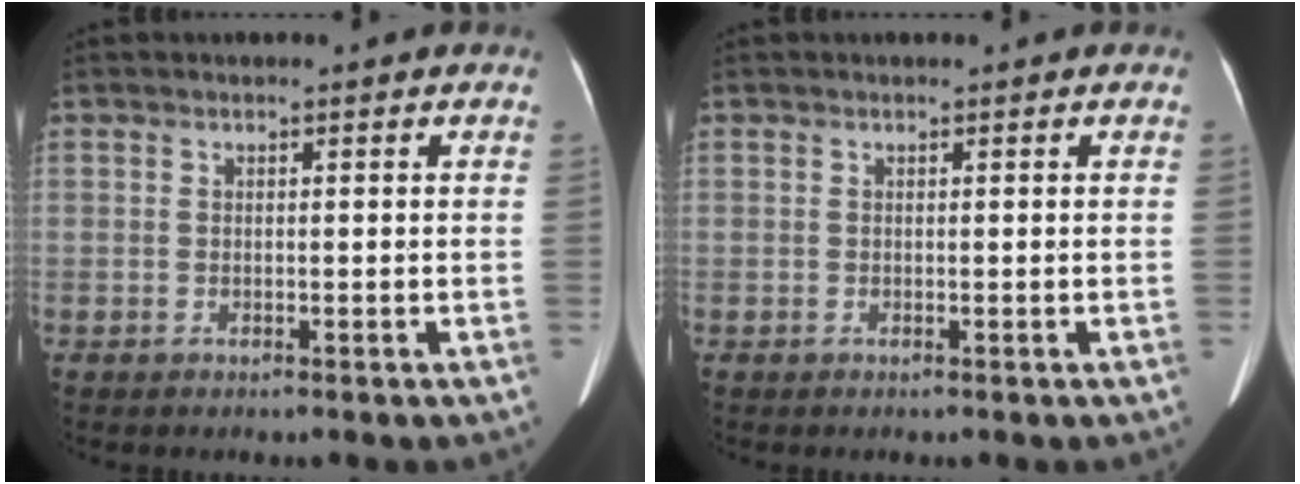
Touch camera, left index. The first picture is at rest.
{"total": 0.0}